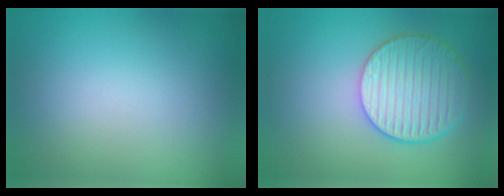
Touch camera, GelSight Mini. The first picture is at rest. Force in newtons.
{"total": 5.5, "press": 4.9, "slide": 2.5}